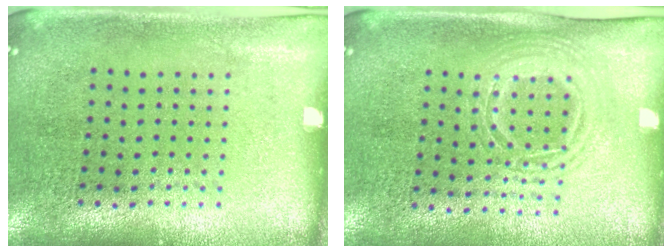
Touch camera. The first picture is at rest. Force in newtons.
{"total": 1.5, "press": 1.3, "slide": 0.7}